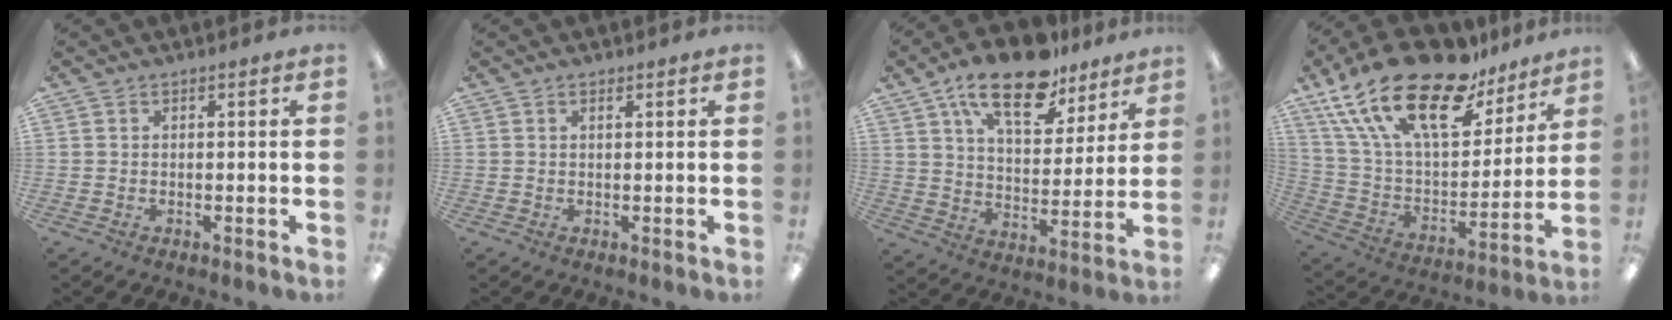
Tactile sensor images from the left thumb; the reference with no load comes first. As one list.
[{"total": 0.9, "force": [0.7, 0.3, 0.4], "torque": [-0.002, -0.001, 0.011]}, {"total": 18.7, "force": [13.0, 8.1, 10.7], "torque": [-0.178, -0.063, 0.221]}, {"total": 26.1, "force": [17.0, 11.5, 16.2], "torque": [-0.313, -0.102, 0.294]}]